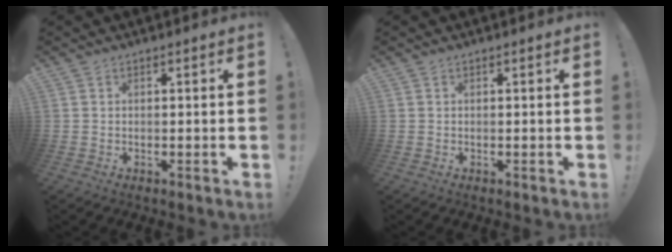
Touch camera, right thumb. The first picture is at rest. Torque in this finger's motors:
{"motor_torque": [-0.04, 0.04, -0.09, 0.09, 0.03]}